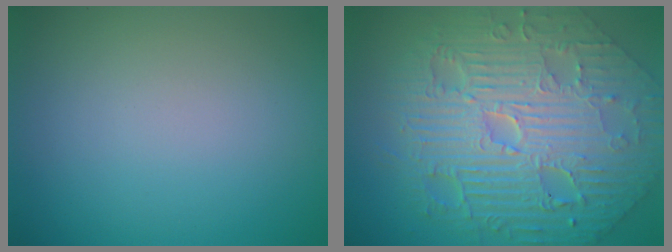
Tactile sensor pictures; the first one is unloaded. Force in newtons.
{"total": 11.9, "press": 7.8, "slide": 9.0}